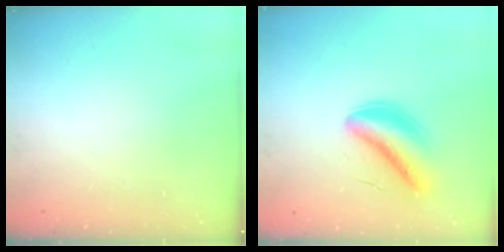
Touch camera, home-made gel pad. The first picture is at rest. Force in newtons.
{"total": 6.6, "press": 6.4, "slide": 1.6}